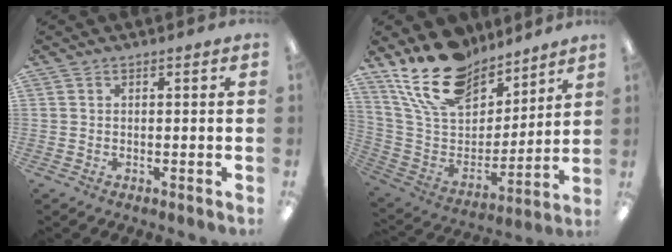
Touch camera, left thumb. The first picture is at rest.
{"total": 19.8, "force": [15.1, 9.6, 8.4], "torque": [-0.182, -0.086, 0.279]}